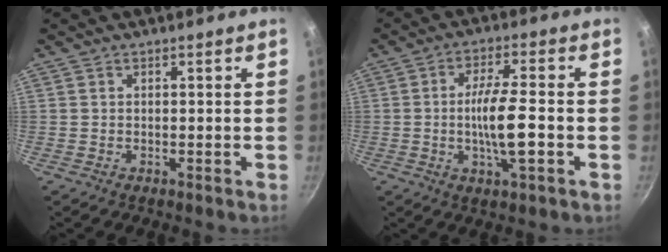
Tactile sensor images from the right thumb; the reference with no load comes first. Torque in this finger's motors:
{"motor_torque": [2.45, 2.21, 2.13, -0.66, 0.76]}